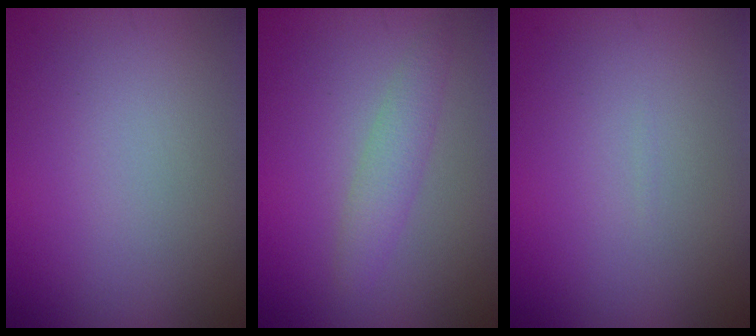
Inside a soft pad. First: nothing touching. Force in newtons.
{"total": 2.2, "press": 2.2, "slide": 0.1}
{"total": 0.0}